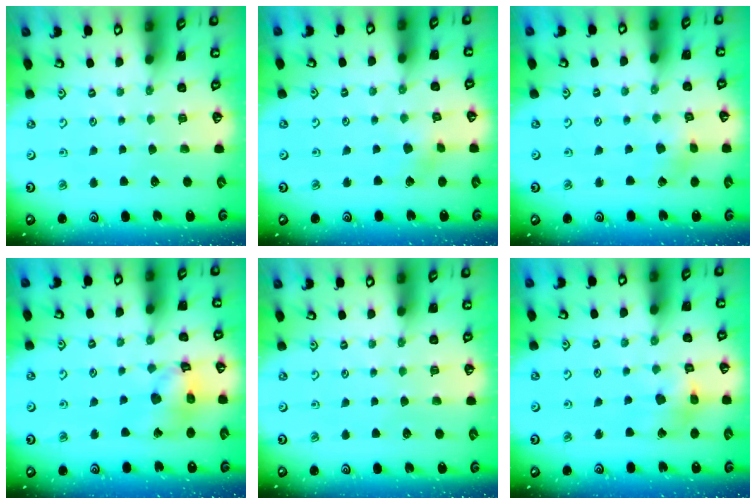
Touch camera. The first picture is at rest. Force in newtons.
{"total": 2.6, "press": 2.5, "slide": 0.8}
{"total": 2.6, "press": 2.6, "slide": 0.3}
{"total": 13.3, "press": 13.2, "slide": 1.7}
{"total": 0.0}
{"total": 9.5, "press": 9.4, "slide": 1.2}